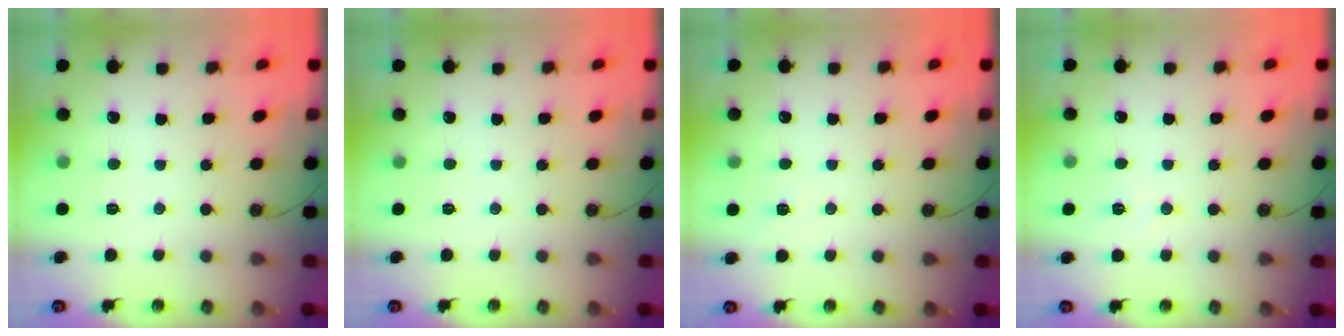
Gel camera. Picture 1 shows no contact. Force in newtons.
{"total": 0.0}
{"total": 3.0, "press": 2.5, "slide": 1.6}
{"total": 6.6, "press": 4.8, "slide": 4.6}